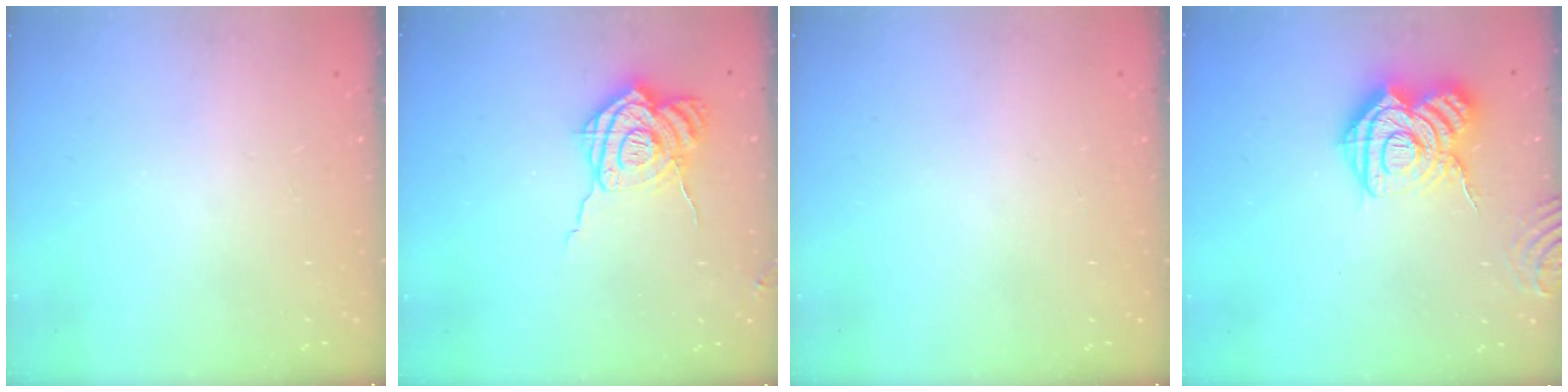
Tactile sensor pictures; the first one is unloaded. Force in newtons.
{"total": 13.9, "press": 13.8, "slide": 1.5}
{"total": 0.0}
{"total": 17.2, "press": 17.2, "slide": 1.5}